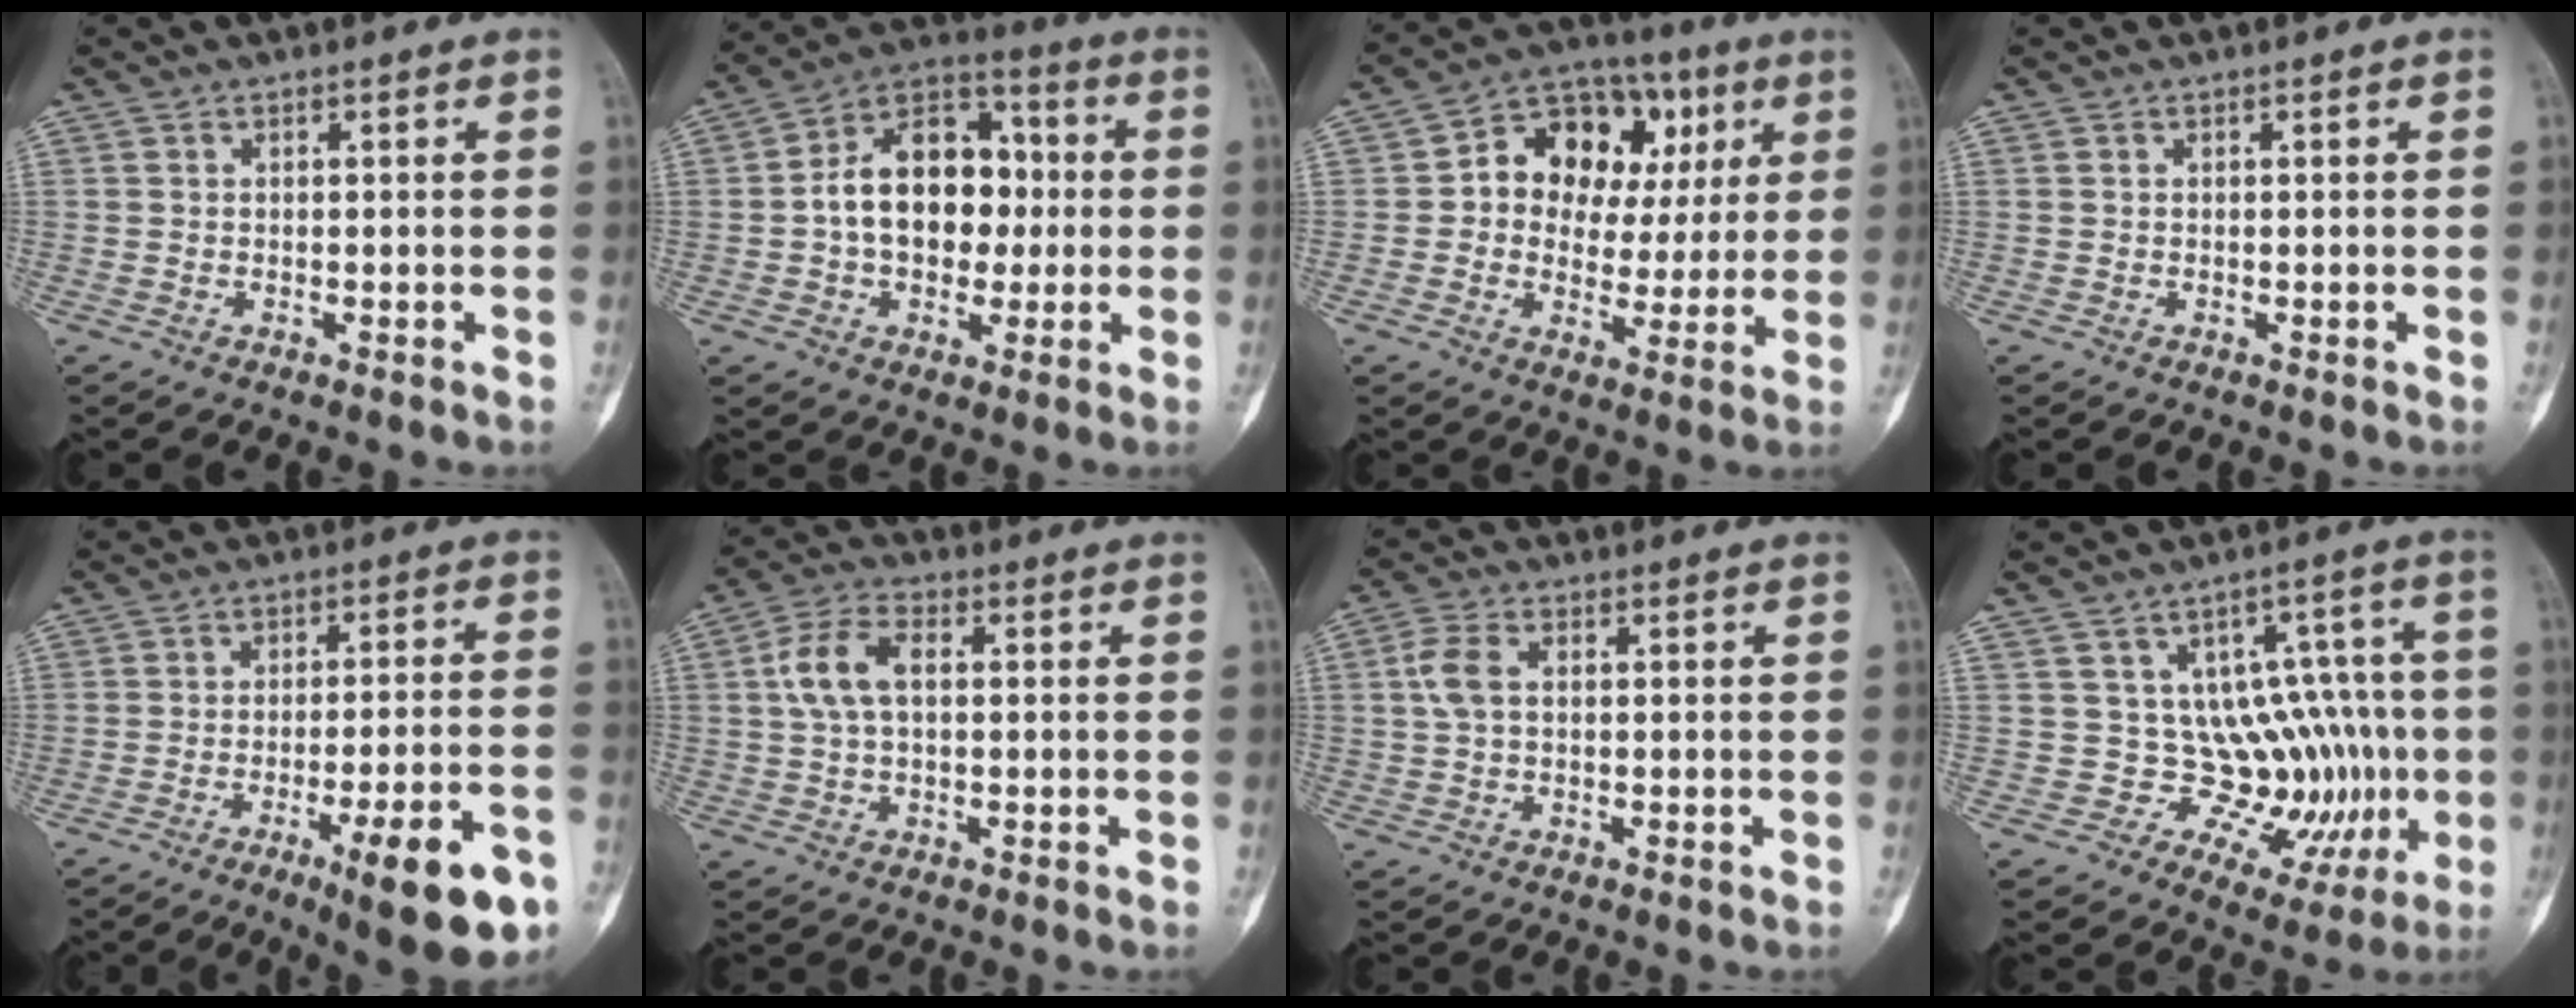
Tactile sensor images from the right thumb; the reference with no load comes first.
{"total": 16.1, "force": [0.1, 11.3, 11.5], "torque": [-0.139, 0.037, -0.005]}
{"total": 16.0, "force": [3.9, 11.7, 10.2], "torque": [-0.094, 0.022, 0.056]}
{"total": 0.0}
{"total": 14.2, "force": [-6.8, 2.9, 12.2], "torque": [-0.159, 0.022, -0.089]}
{"total": 7.6, "force": [1.1, 4.3, 6.2], "torque": [-0.130, 0.018, 0.020]}
{"total": 4.7, "force": [0.7, 2.8, 3.7], "torque": [-0.090, 0.011, 0.012]}
{"total": 12.9, "force": [-0.9, 9.7, 8.5], "torque": [-0.039, 0.016, 0.004]}